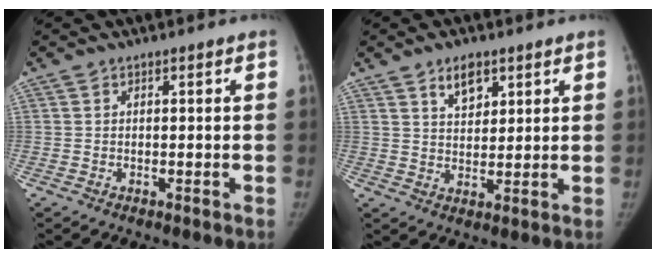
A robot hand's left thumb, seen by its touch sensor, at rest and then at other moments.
{"total": 5.5, "force": [3.3, 3.1, 3.1], "torque": [-0.029, -0.023, 0.058]}